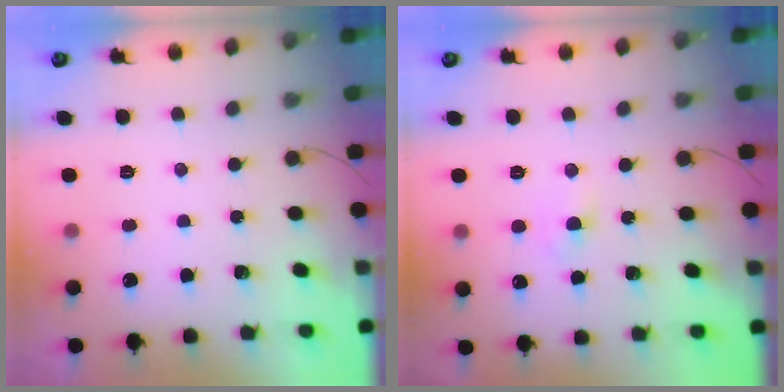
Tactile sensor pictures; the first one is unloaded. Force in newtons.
{"total": 2.6, "press": 2.3, "slide": 1.1}